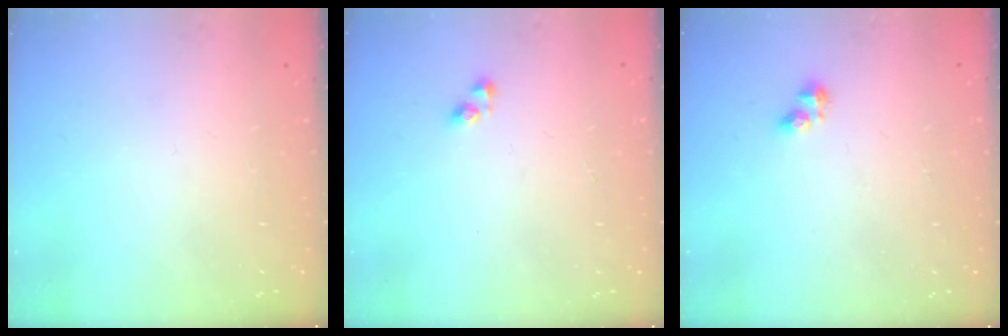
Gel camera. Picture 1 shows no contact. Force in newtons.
{"total": 3.9, "press": 3.8, "slide": 0.7}
{"total": 3.2, "press": 3.2, "slide": 0.5}